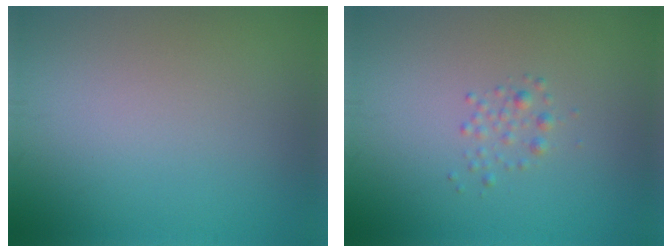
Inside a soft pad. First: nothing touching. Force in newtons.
{"total": 1.1, "press": 1.1, "slide": 0.0}